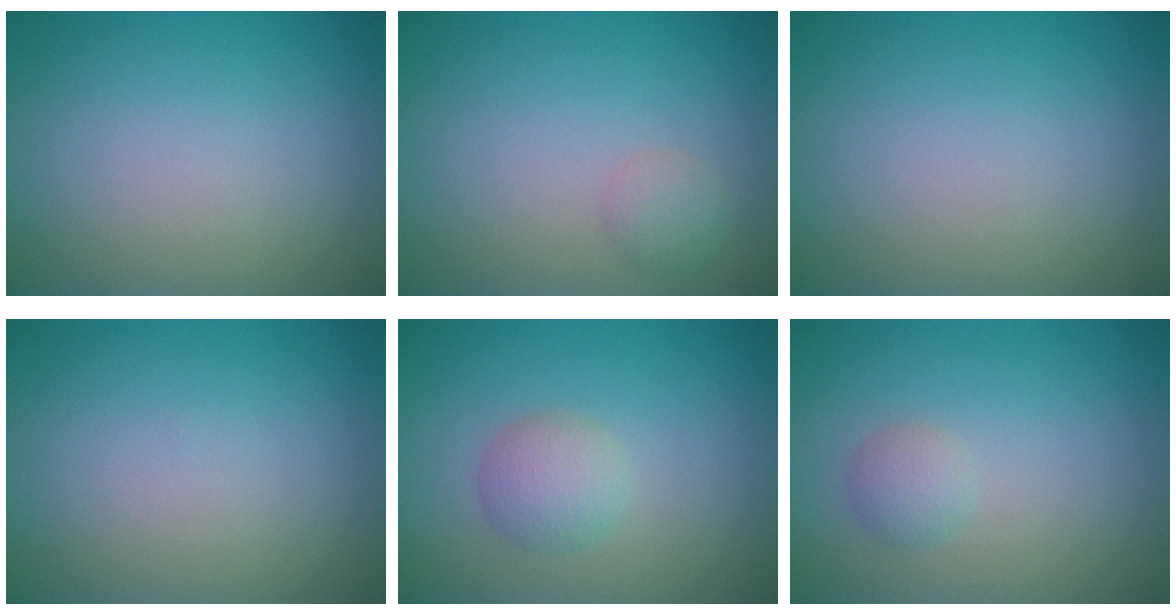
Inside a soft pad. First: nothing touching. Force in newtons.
{"total": 1.5, "press": 1.5, "slide": 0.1}
{"total": 0.0}
{"total": 0.0}
{"total": 2.5, "press": 2.4, "slide": 0.2}
{"total": 1.4, "press": 1.4, "slide": 0.1}